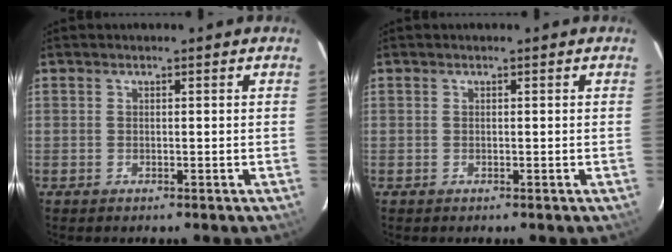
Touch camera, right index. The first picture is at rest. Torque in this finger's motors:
{"motor_torque": [0.00, 0.00, 0.00, 0.00]}